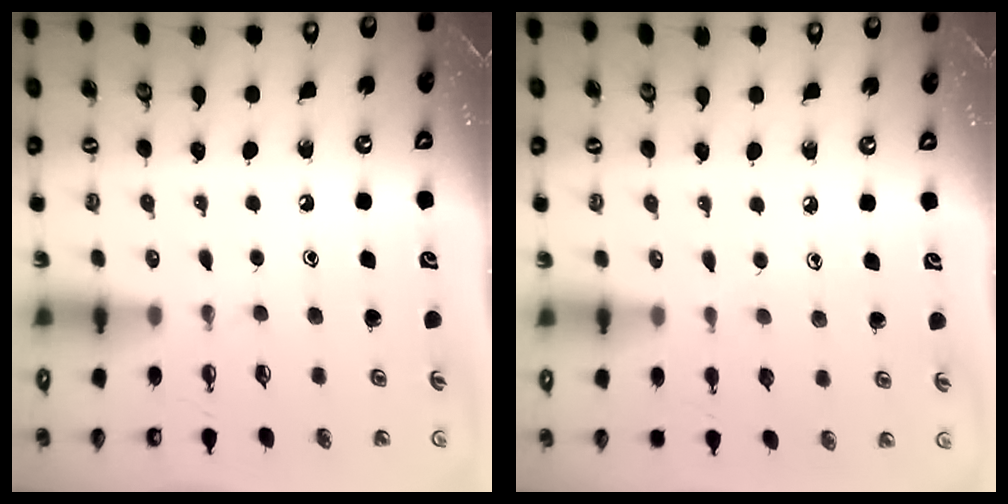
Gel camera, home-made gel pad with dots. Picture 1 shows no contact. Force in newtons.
{"total": 3.6, "press": 3.6, "slide": 0.3}